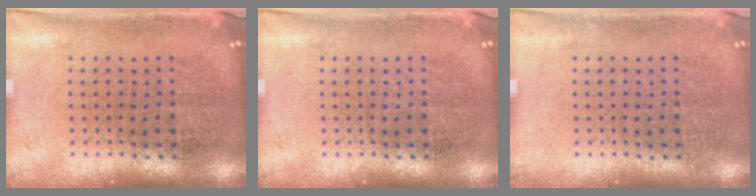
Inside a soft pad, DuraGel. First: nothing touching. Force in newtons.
{"total": 0.0}
{"total": 0.0}